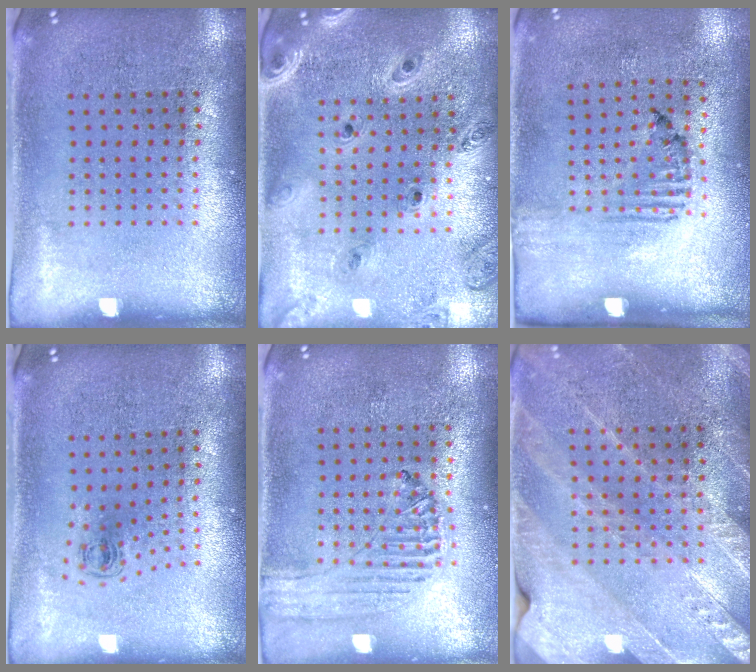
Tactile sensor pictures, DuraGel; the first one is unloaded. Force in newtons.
{"total": 1.3, "press": 1.3, "slide": 0.2}
{"total": 1.8, "press": 1.0, "slide": 1.5}
{"total": 0.5, "press": 0.4, "slide": 0.4}
{"total": 0.5, "press": 0.5, "slide": 0.2}
{"total": 2.6, "press": 2.5, "slide": 0.7}